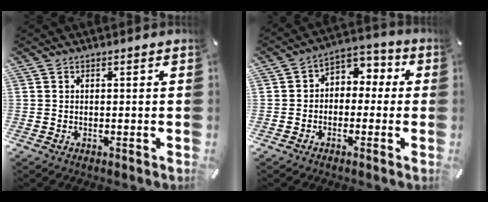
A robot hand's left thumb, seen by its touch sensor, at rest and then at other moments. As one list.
[{"total": 5.1, "force": [-1.4, 4.6, 1.7], "torque": [-0.022, 0.021, -0.031]}]